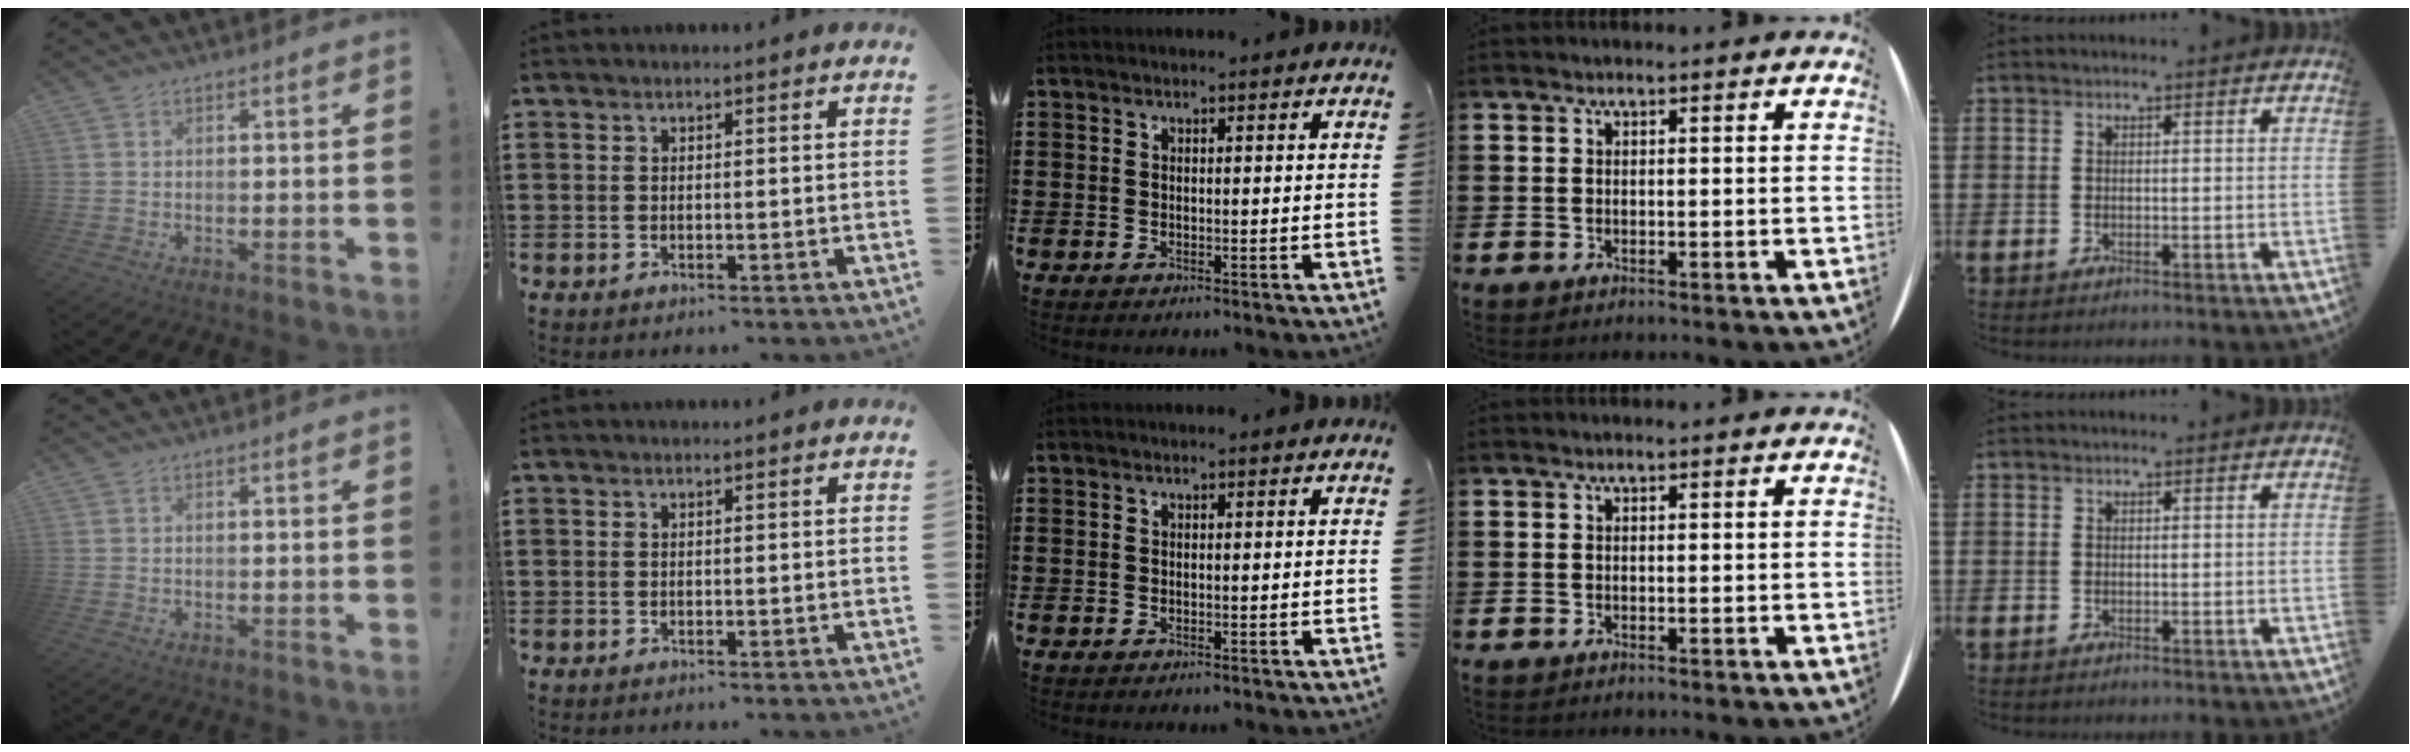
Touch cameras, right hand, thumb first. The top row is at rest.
{}